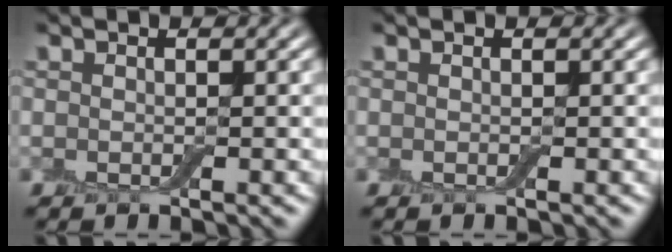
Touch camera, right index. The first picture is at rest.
{"total": 0.0}